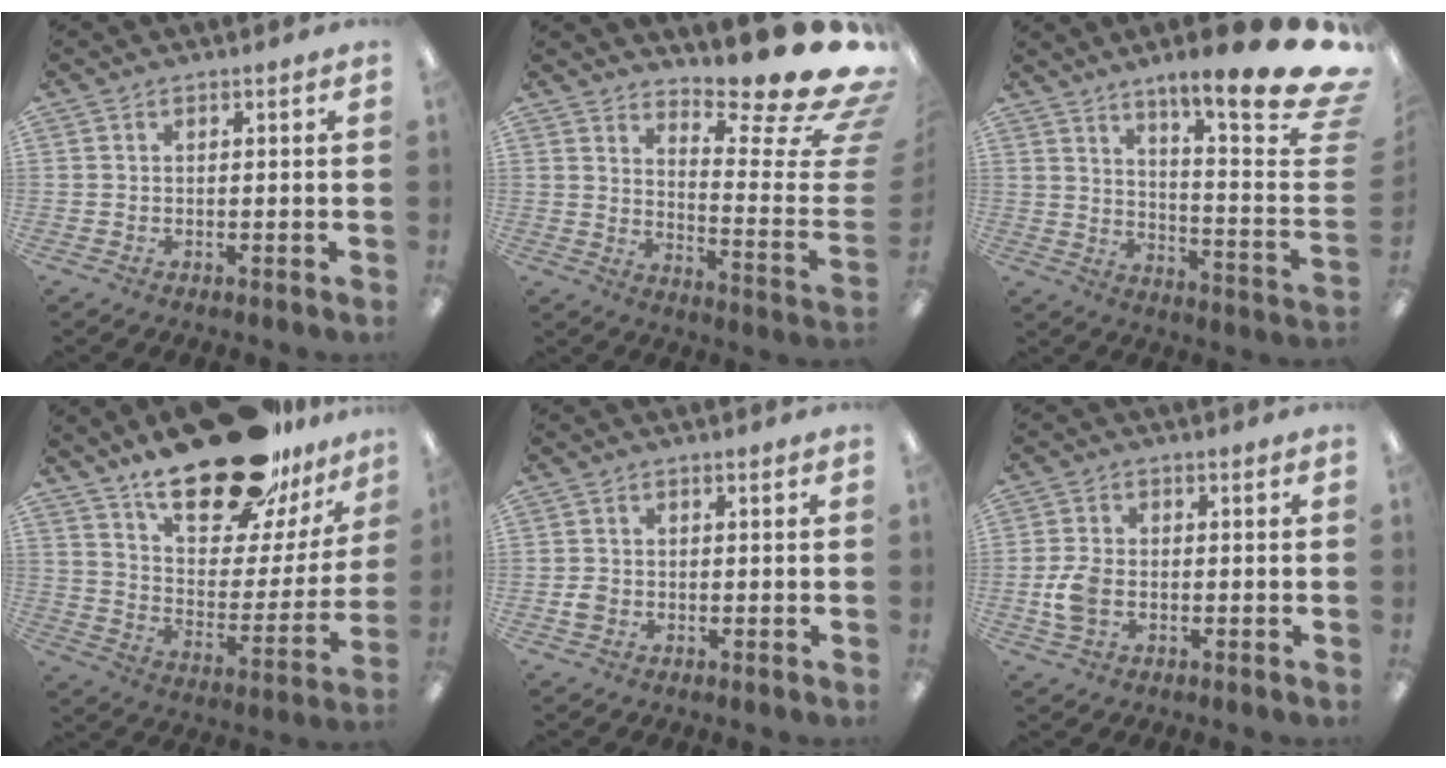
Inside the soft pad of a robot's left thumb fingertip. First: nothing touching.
{"total": 16.4, "force": [13.1, 1.6, 9.7], "torque": [-0.121, -0.127, 0.204]}
{"total": 18.6, "force": [13.3, 1.9, 12.8], "torque": [-0.193, -0.105, 0.205]}
{"total": 27.4, "force": [19.9, 10.6, 15.5], "torque": [-0.240, -0.116, 0.335]}
{"total": 1.9, "force": [-0.4, 1.7, 0.8], "torque": [-0.014, 0.005, -0.009]}
{"total": 6.5, "force": [-1.1, 4.4, 4.6], "torque": [-0.102, 0.005, -0.022]}